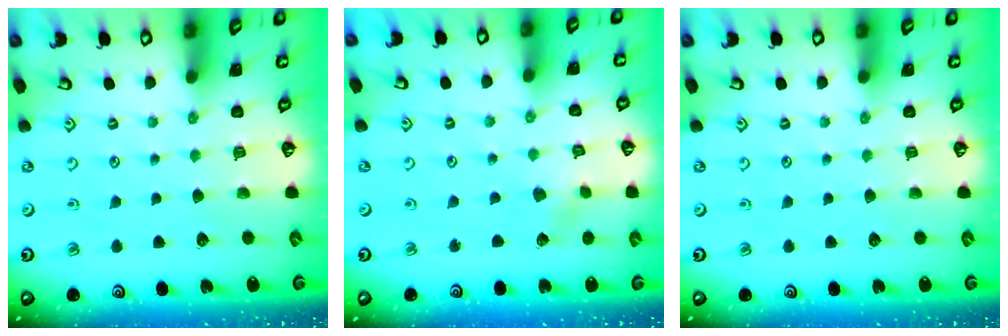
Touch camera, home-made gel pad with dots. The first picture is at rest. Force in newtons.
{"total": 2.7, "press": 2.6, "slide": 0.5}
{"total": 0.0}